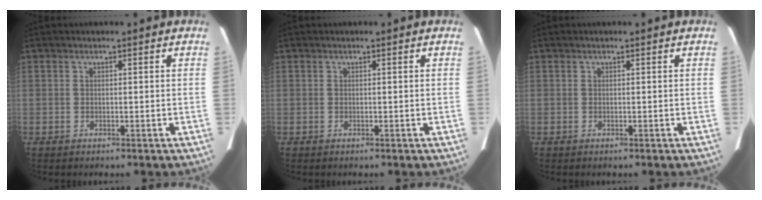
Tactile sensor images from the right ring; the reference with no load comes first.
{"total": 0.0}
{"total": 0.0}